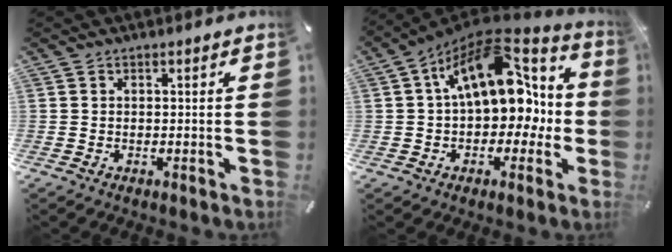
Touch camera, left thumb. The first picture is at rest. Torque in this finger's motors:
{"motor_torque": [1.41, 2.79, 1.87, -0.90, 0.43]}